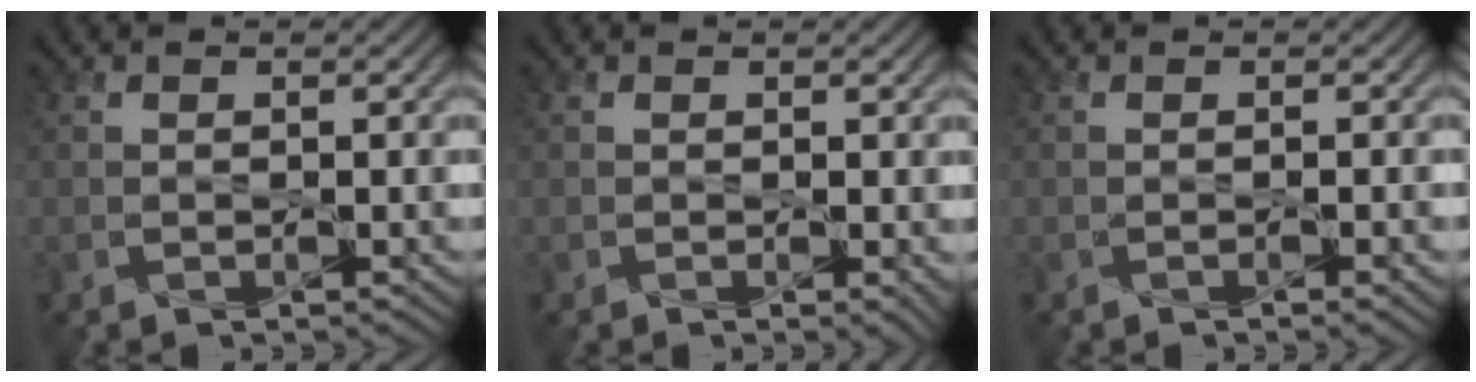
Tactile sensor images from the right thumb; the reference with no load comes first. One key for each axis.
{"total": 0.7, "fx": 0.0, "fy": 0.3, "fz": 0.7, "tx": -0.009, "ty": -0.004, "tz": 0.000}
{"total": 1.1, "fx": -0.6, "fy": 0.1, "fz": 1.0, "tx": -0.014, "ty": -0.001, "tz": -0.009}